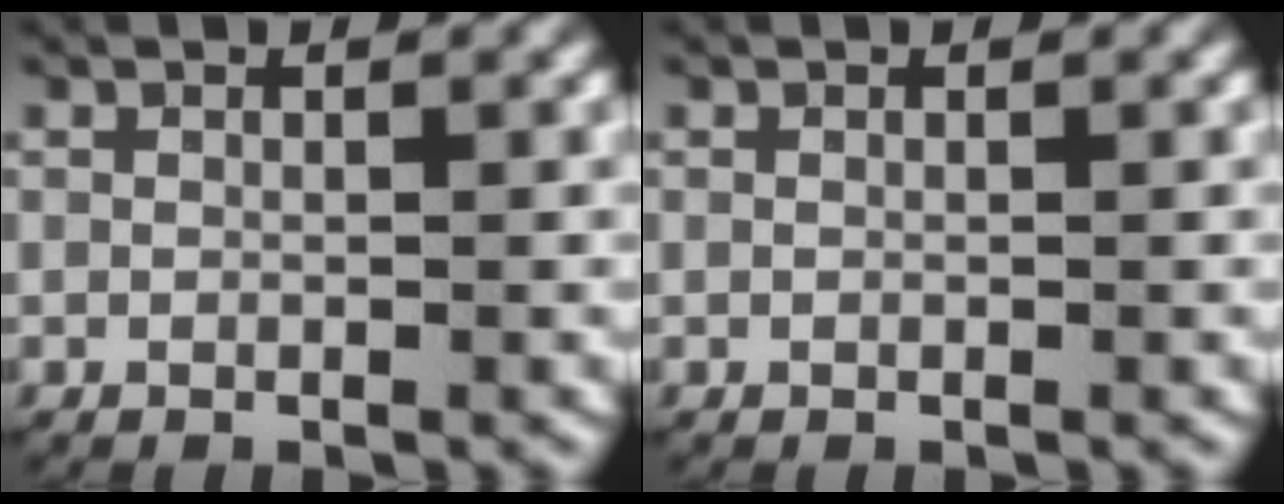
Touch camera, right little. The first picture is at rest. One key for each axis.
{"total": 0.0}